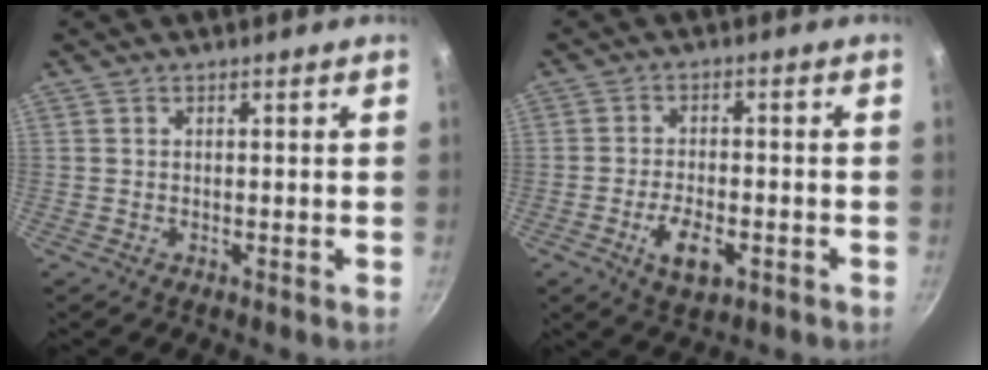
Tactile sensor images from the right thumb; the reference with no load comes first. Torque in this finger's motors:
{"motor_torque": [-0.17, 0.23, -0.05, 0.04, 0.16]}